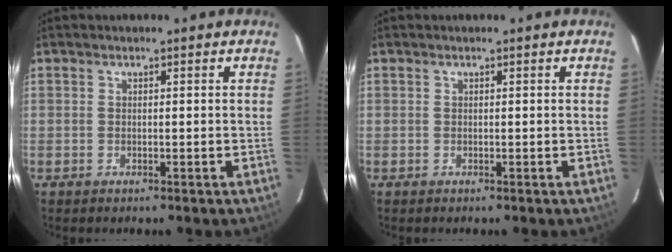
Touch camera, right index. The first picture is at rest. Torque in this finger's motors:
{"motor_torque": [0.00, 0.00, 0.00, 0.00]}